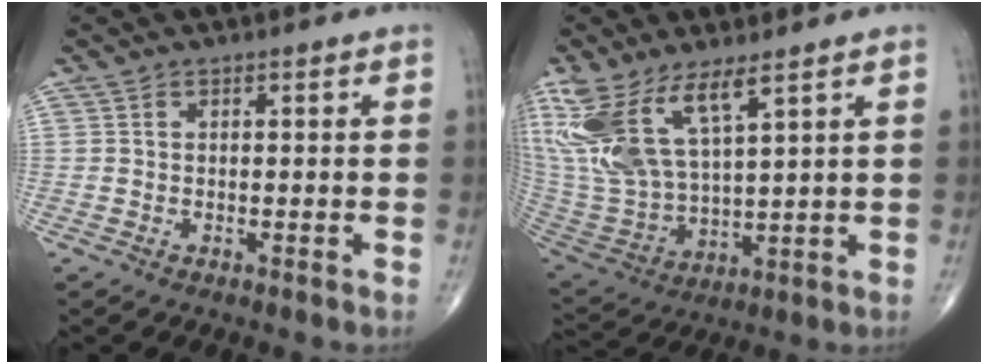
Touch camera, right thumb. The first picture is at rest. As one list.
[{"total": 17.0, "force": [9.2, 6.6, 12.8], "torque": [-0.279, -0.038, 0.200]}]